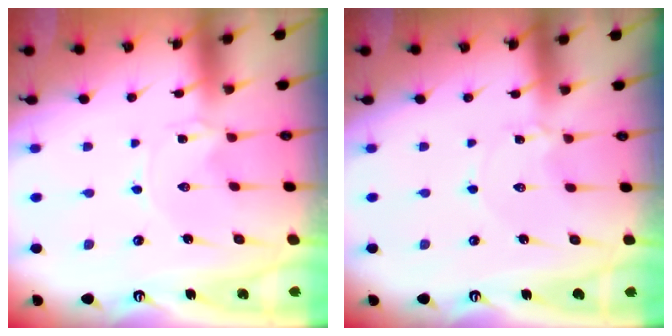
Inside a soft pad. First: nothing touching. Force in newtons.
{"total": 1.6, "press": 1.6, "slide": 0.2}